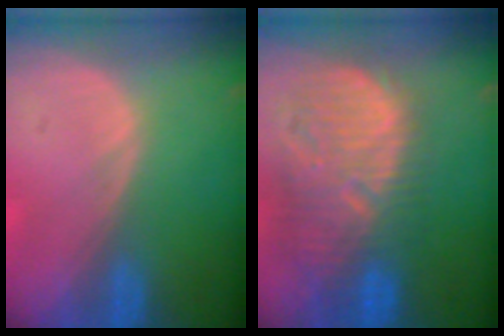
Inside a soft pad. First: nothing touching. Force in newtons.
{"total": 12.5, "press": 11.2, "slide": 5.6}